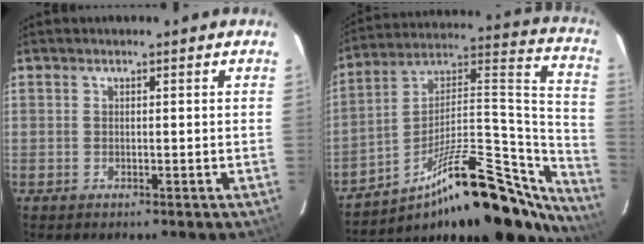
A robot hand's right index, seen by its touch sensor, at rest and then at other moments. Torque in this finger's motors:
{"motor_torque": [0.88, -1.16, 0.52, 0.09]}